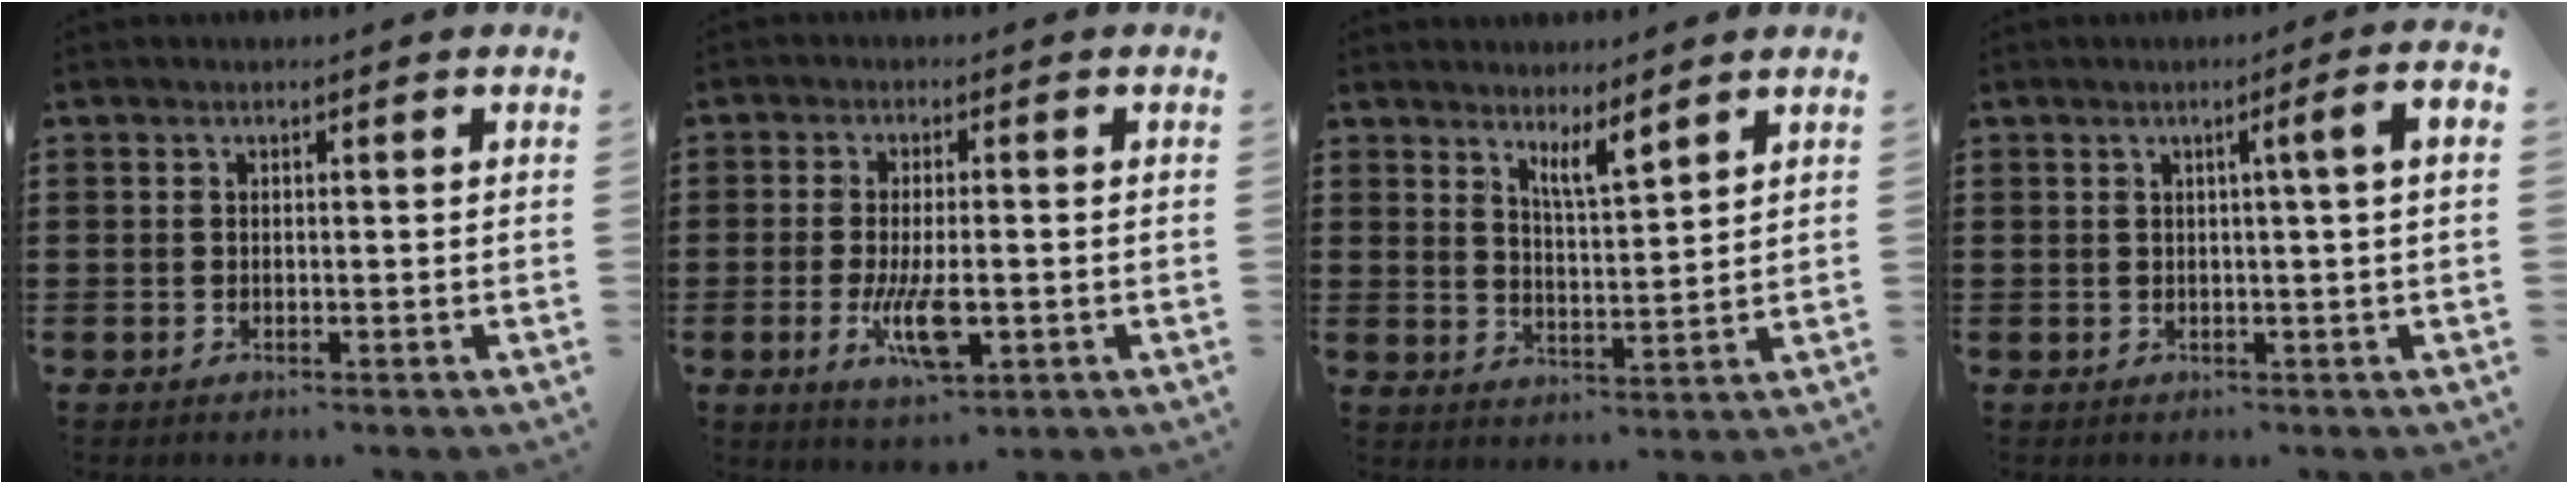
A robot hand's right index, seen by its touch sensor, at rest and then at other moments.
{"total": 7.2, "force": [-1.8, 2.4, 6.6], "torque": [-0.136, -0.013, -0.031]}
{"total": 4.4, "force": [3.7, 0.6, 2.3], "torque": [-0.046, -0.011, 0.065]}
{"total": 3.7, "force": [0.6, -0.4, 3.7], "torque": [-0.066, -0.004, 0.005]}